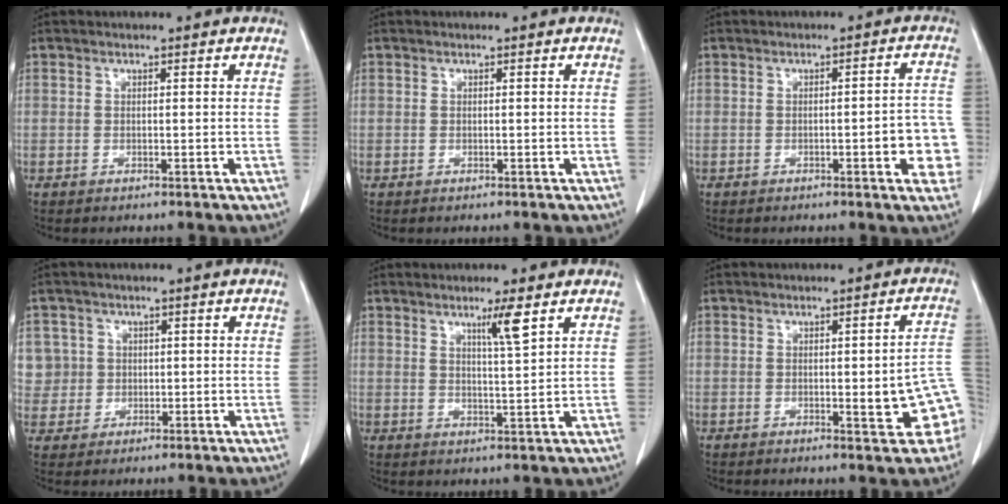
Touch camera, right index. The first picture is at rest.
{"total": 0.0}
{"total": 6.7, "force": [-2.2, 1.4, 6.1], "torque": [-0.056, 0.009, -0.027]}
{"total": 5.8, "force": [1.2, 5.7, -0.3], "torque": [0.016, 0.021, 0.031]}
{"total": 4.3, "force": [2.5, -0.4, 3.4], "torque": [-0.063, -0.006, 0.046]}
{"total": 8.1, "force": [-1.9, 1.7, 7.7], "torque": [-0.080, 0.014, -0.021]}